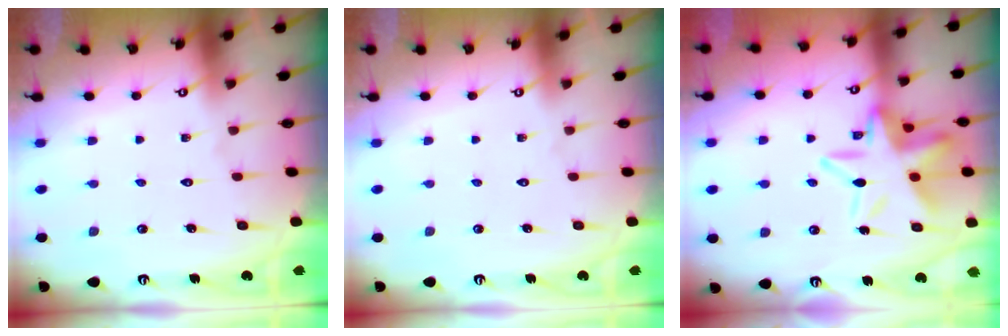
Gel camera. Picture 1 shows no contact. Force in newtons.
{"total": 0.0}
{"total": 16.9, "press": 16.8, "slide": 1.5}